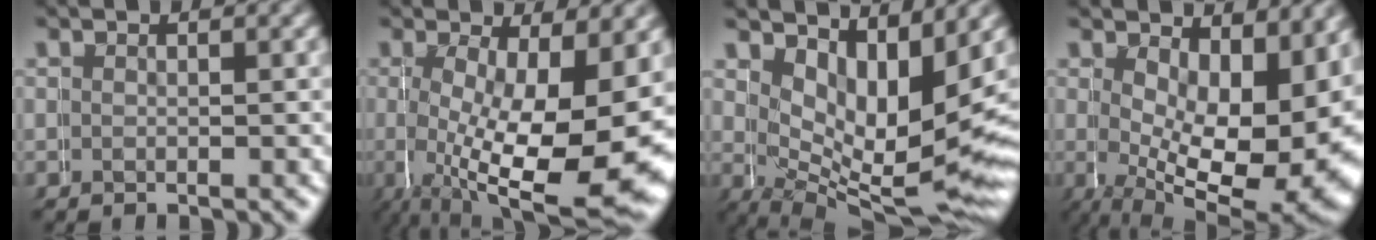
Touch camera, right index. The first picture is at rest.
{"total": 13.1, "force": [-1.4, 5.8, 11.6], "torque": [-0.202, -0.056, 0.015]}
{"total": 8.1, "force": [1.5, 4.2, 6.7], "torque": [-0.111, -0.035, 0.035]}
{"total": 12.7, "force": [1.2, 6.2, 11.0], "torque": [-0.150, -0.038, 0.039]}